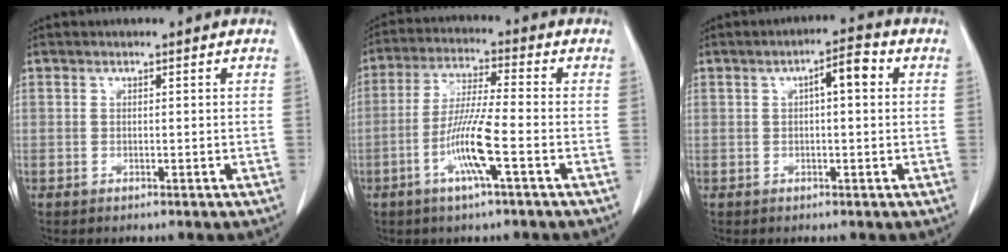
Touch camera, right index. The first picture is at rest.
{"total": 8.9, "force": [-3.3, 0.1, 8.2], "torque": [-0.163, -0.007, -0.069]}
{"total": 4.5, "force": [1.0, 1.0, 4.2], "torque": [-0.067, 0.016, 0.012]}